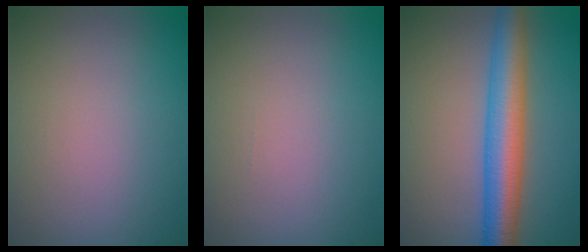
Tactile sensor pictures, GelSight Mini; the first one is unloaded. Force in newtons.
{"total": 0.0}
{"total": 6.8, "press": 6.8, "slide": 0.1}